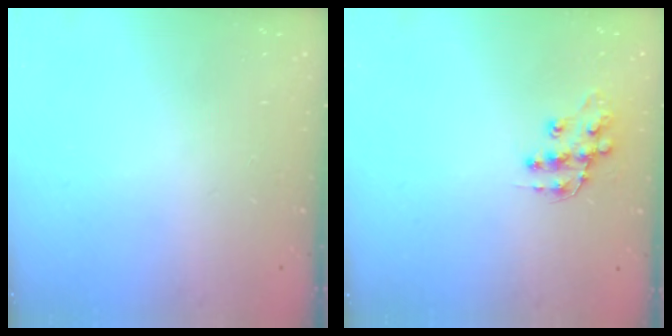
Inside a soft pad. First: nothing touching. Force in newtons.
{"total": 11.6, "press": 11.5, "slide": 0.9}